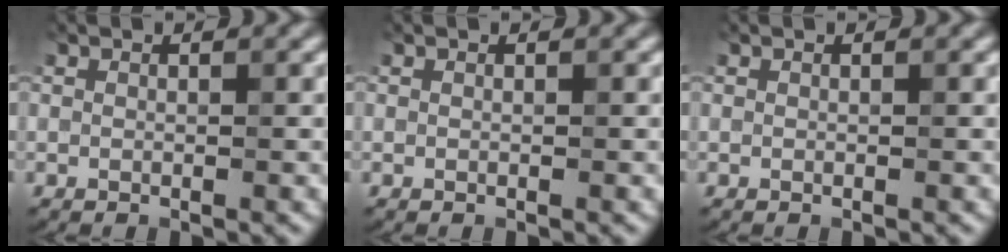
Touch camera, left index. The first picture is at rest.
{"total": 0.0}
{"total": 0.0}